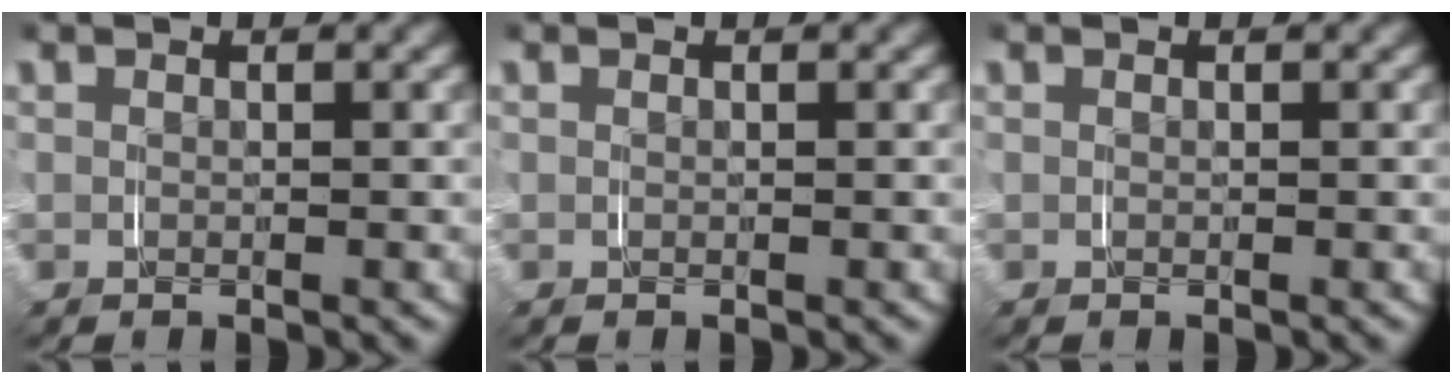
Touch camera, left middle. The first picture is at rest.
{"total": 0.0}
{"total": 0.0}